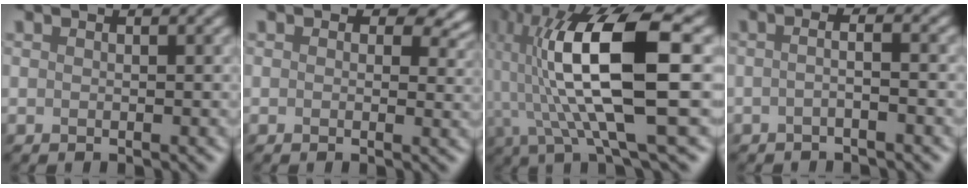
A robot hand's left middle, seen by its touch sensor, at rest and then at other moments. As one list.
[{"total": 4.7, "force": [1.7, 3.2, 3.0], "torque": [-0.032, 0.009, 0.013]}, {"total": 12.6, "force": [0.5, 2.9, 12.3], "torque": [-0.234, 0.017, 0.013]}, {"total": 1.5, "force": [-0.6, 0.2, 1.4], "torque": [-0.014, 0.004, -0.019]}]